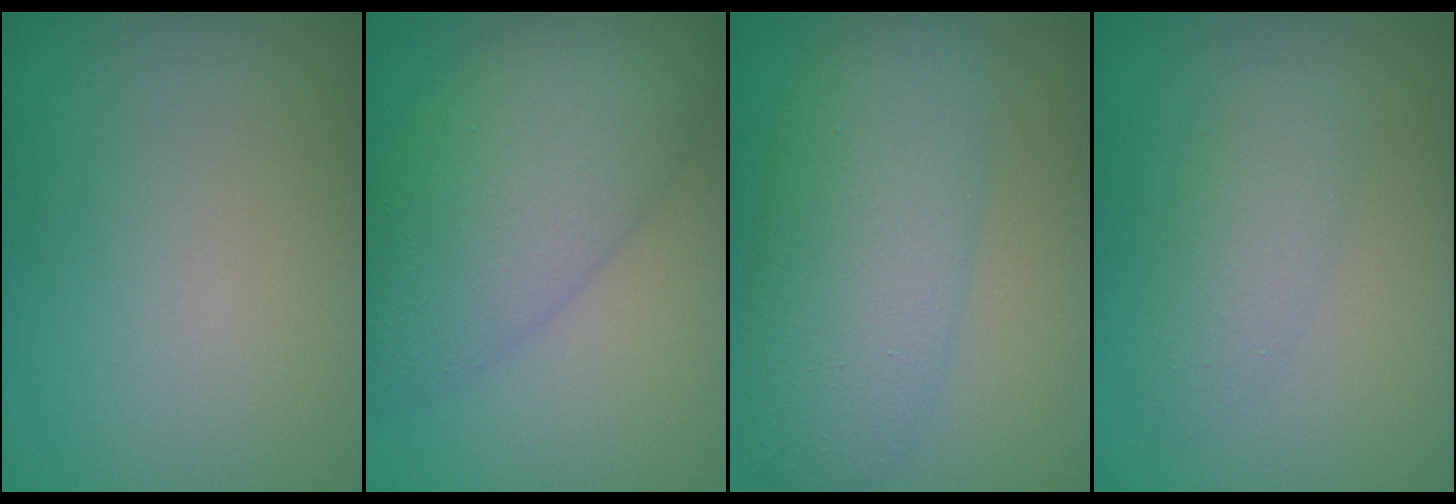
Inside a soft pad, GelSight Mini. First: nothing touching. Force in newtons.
{"total": 8.1, "press": 8.1, "slide": 0.1}
{"total": 7.4, "press": 7.4, "slide": 0.2}
{"total": 2.6, "press": 2.6, "slide": 0.1}